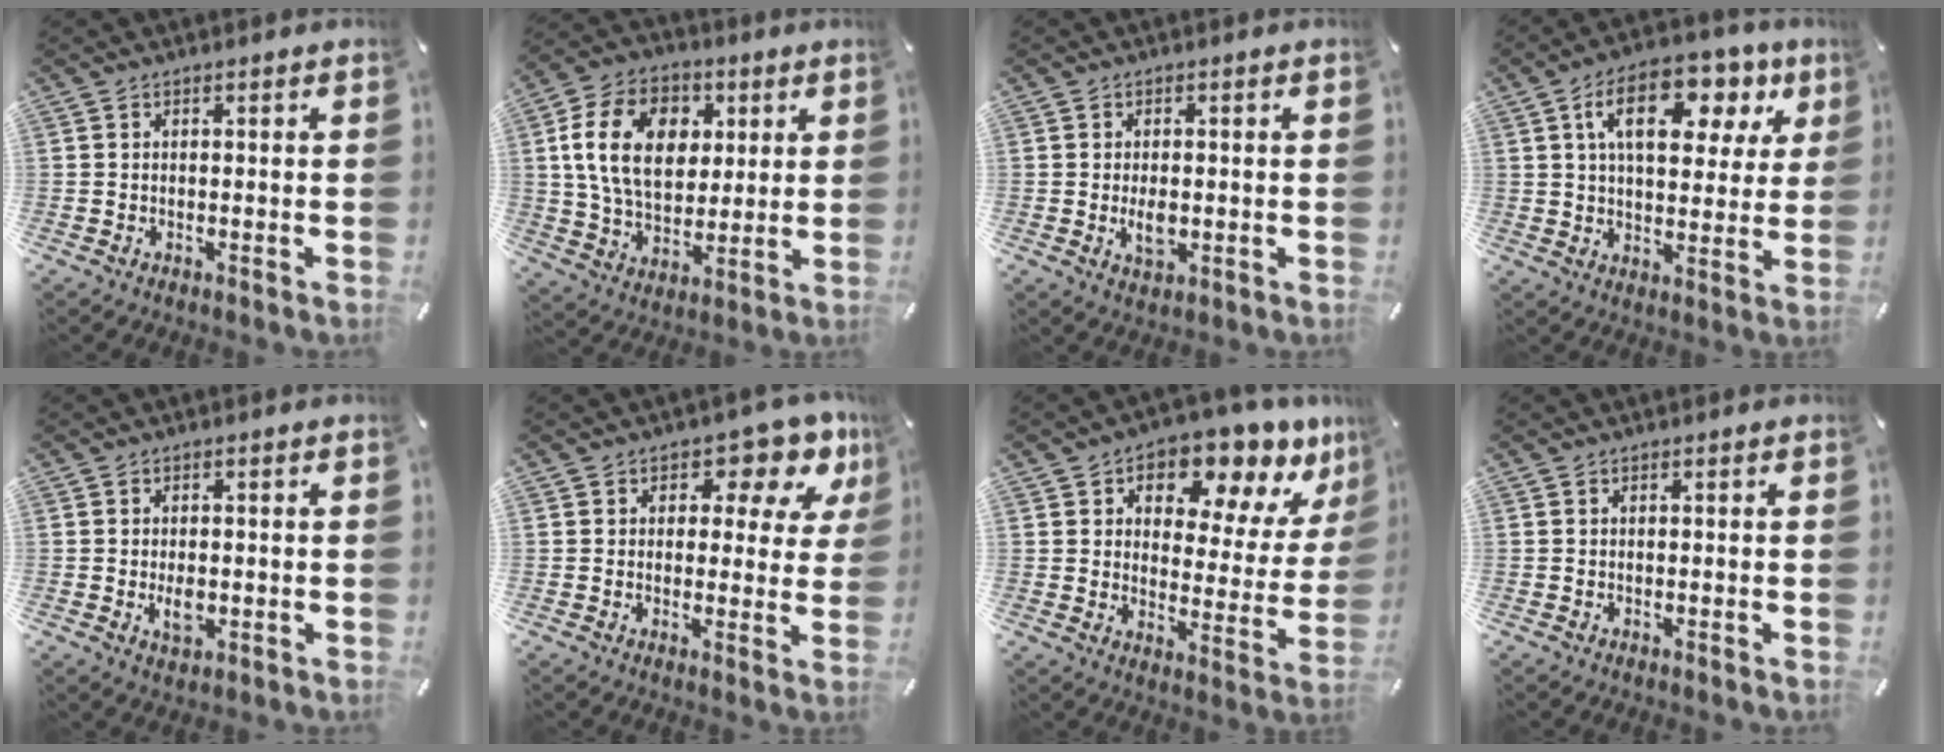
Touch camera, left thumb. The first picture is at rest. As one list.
[{"total": 16.5, "force": [4.0, 12.1, 10.5], "torque": [-0.195, 0.014, 0.071]}, {"total": 3.8, "force": [-0.3, 2.2, 3.0], "torque": [-0.069, -0.009, -0.012]}, {"total": 16.0, "force": [7.1, 8.8, 11.3], "torque": [-0.178, -0.013, 0.116]}, {"total": 3.5, "force": [-0.4, 2.1, 2.7], "torque": [-0.057, -0.007, -0.011]}, {"total": 9.0, "force": [4.9, 5.3, 5.4], "torque": [-0.061, -0.034, 0.079]}, {"total": 11.5, "force": [8.6, 5.6, 5.3], "torque": [-0.063, -0.076, 0.142]}, {"total": 0.0}]